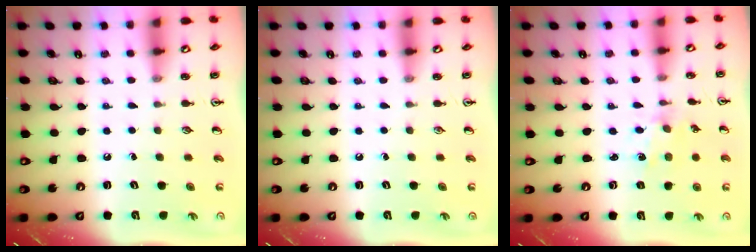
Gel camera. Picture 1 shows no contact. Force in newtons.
{"total": 0.0}
{"total": 1.6, "press": 1.5, "slide": 0.1}